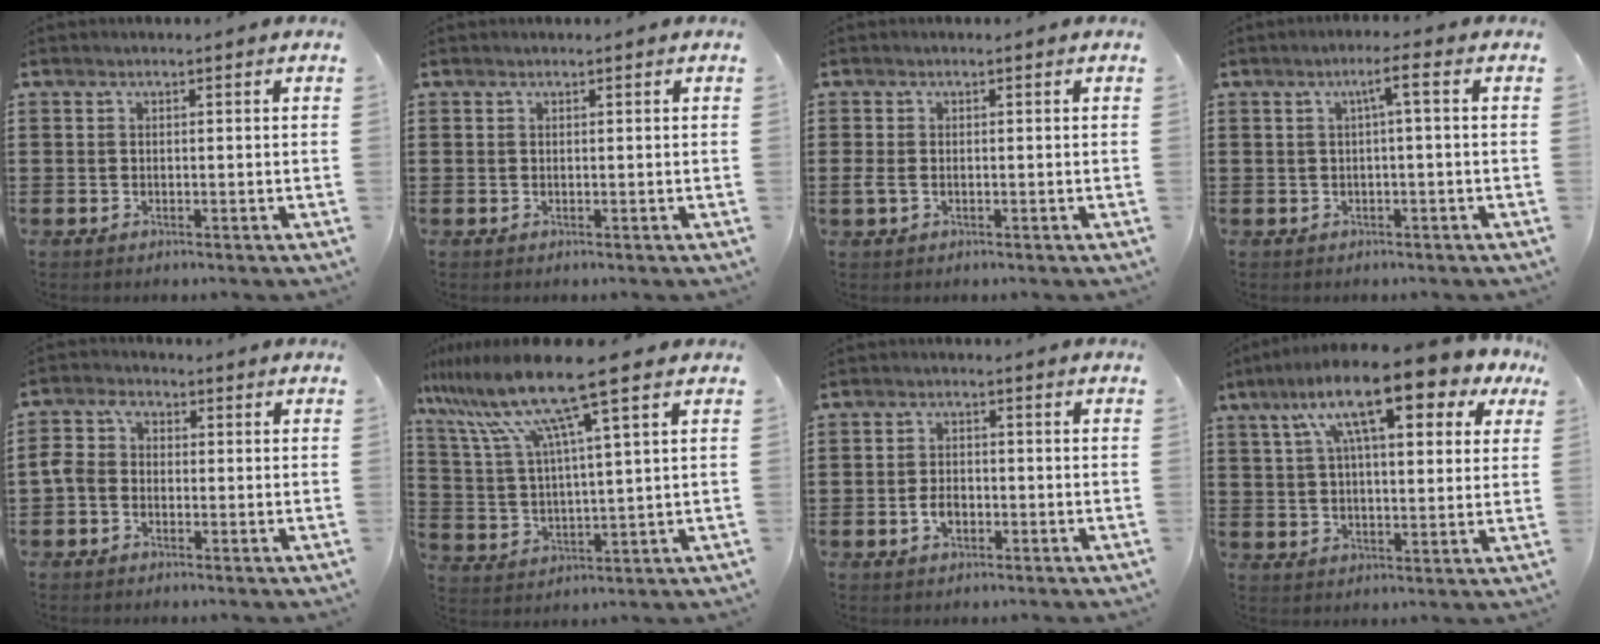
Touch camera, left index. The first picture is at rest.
{"total": 0.0}
{"total": 1.4, "force": [-0.3, 0.8, 1.2], "torque": [-0.032, -0.004, -0.007]}
{"total": 3.1, "force": [0.2, 0.1, 3.1], "torque": [-0.060, 0.006, -0.001]}
{"total": 3.5, "force": [-1.0, 2.8, 1.9], "torque": [-0.063, 0.006, -0.028]}
{"total": 13.0, "force": [8.6, 0.7, 9.8], "torque": [-0.229, -0.036, 0.138]}
{"total": 2.8, "force": [-1.0, 1.7, 2.0], "torque": [-0.046, 0.000, -0.021]}
{"total": 14.2, "force": [8.7, 3.6, 10.7], "torque": [-0.207, -0.018, 0.142]}